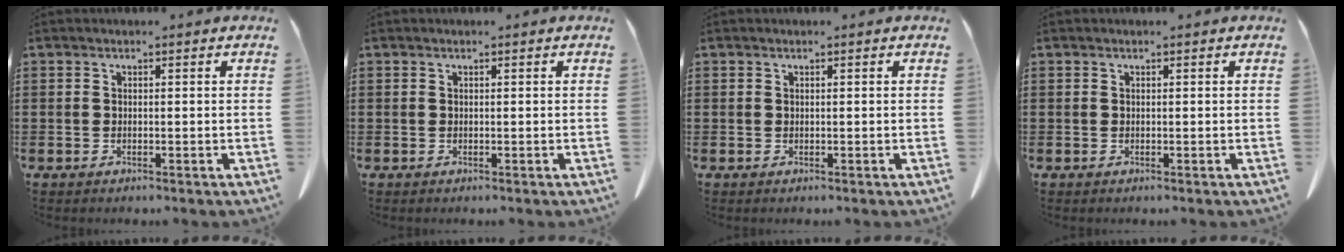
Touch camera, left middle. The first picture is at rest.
{"total": 0.0}
{"total": 0.0}
{"total": 0.0}